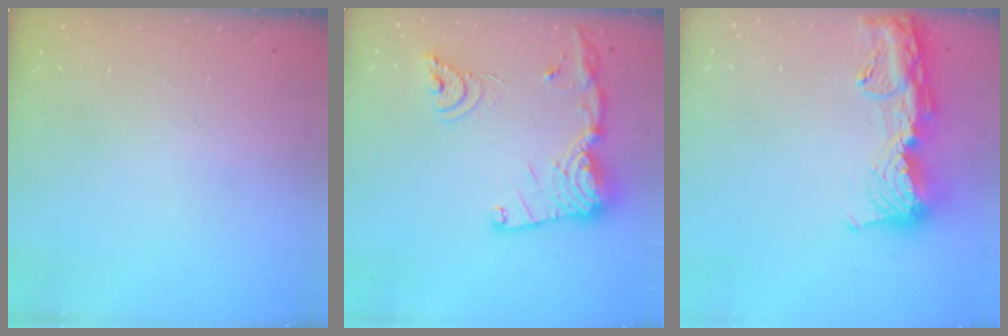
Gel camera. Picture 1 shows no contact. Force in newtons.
{"total": 18.5, "press": 18.4, "slide": 1.7}
{"total": 15.6, "press": 15.5, "slide": 1.6}